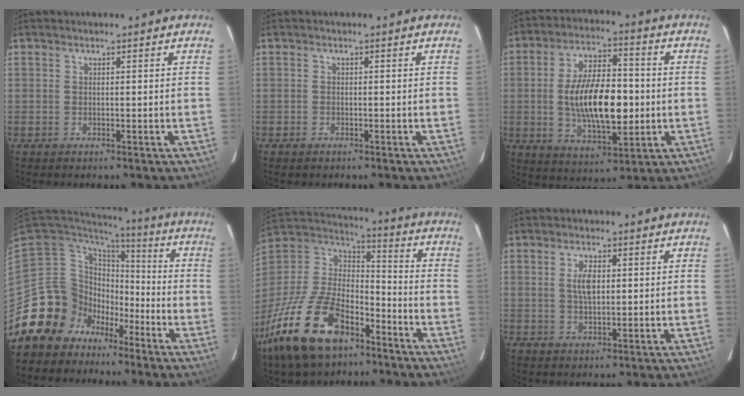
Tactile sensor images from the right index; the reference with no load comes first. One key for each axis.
{"total": 0.7, "fx": -0.6, "fy": 0.4, "fz": -0.1, "tx": -0.002, "ty": 0.000, "tz": -0.012}
{"total": 15.9, "fx": -1.3, "fy": 7.1, "fz": 14.2, "tx": -0.256, "ty": 0.003, "tz": -0.014}
{"total": 14.4, "fx": -9.9, "fy": 10.1, "fz": 2.4, "tx": -0.064, "ty": 0.044, "tz": -0.177}
{"total": 26.4, "fx": -16.1, "fy": 13.4, "fz": 16.1, "tx": -0.352, "ty": -0.025, "tz": -0.276}
{"total": 3.9, "fx": 0.7, "fy": 1.9, "fz": 3.3, "tx": -0.061, "ty": 0.003, "tz": 0.015}